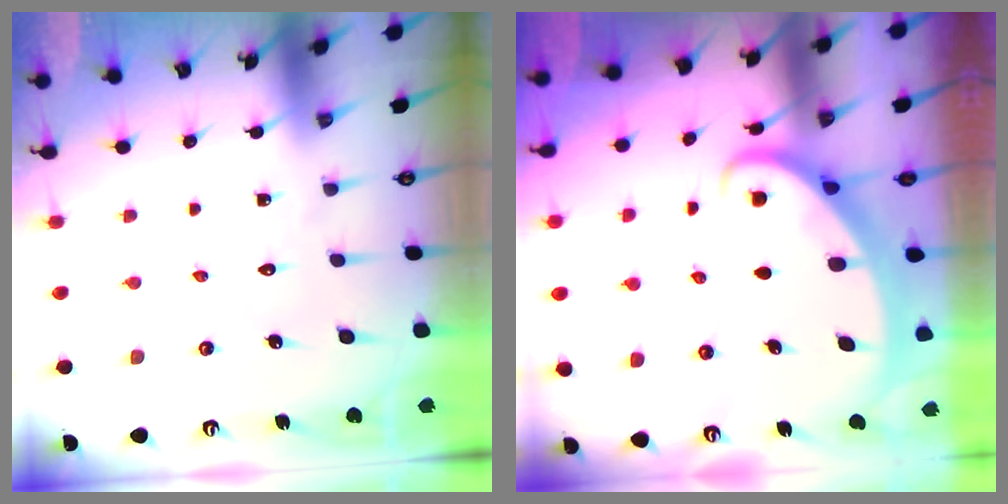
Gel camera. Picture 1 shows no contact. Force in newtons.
{"total": 2.4, "press": 2.4, "slide": 0.3}